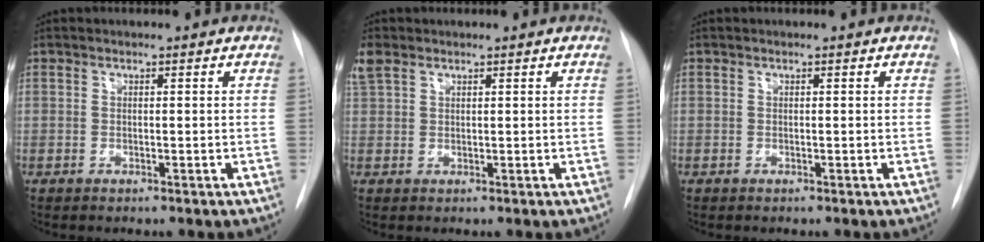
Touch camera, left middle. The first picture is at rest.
{"total": 2.7, "force": [1.8, 1.5, 1.3], "torque": [-0.047, 0.022, 0.044]}
{"total": 0.0}